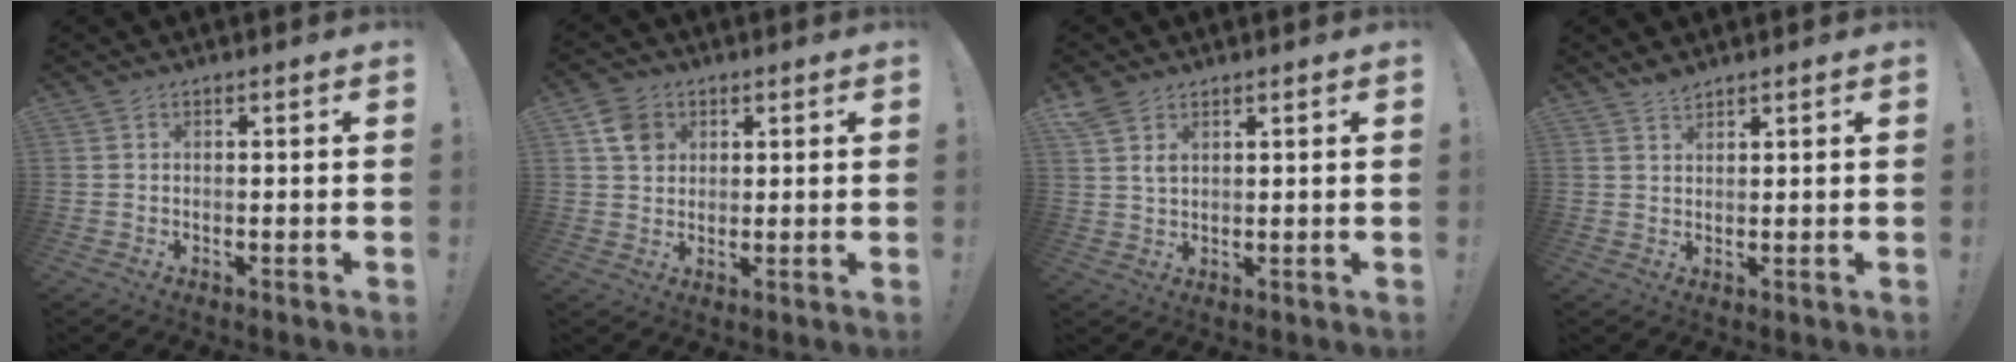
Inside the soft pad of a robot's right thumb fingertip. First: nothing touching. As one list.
[{"total": 6.8, "force": [2.9, 5.5, 2.7], "torque": [-0.034, -0.004, 0.056]}, {"total": 4.0, "force": [2.7, 2.0, 2.2], "torque": [-0.042, -0.011, 0.051]}, {"total": 2.4, "force": [2.2, 0.7, 0.7], "torque": [0.000, -0.017, 0.038]}]